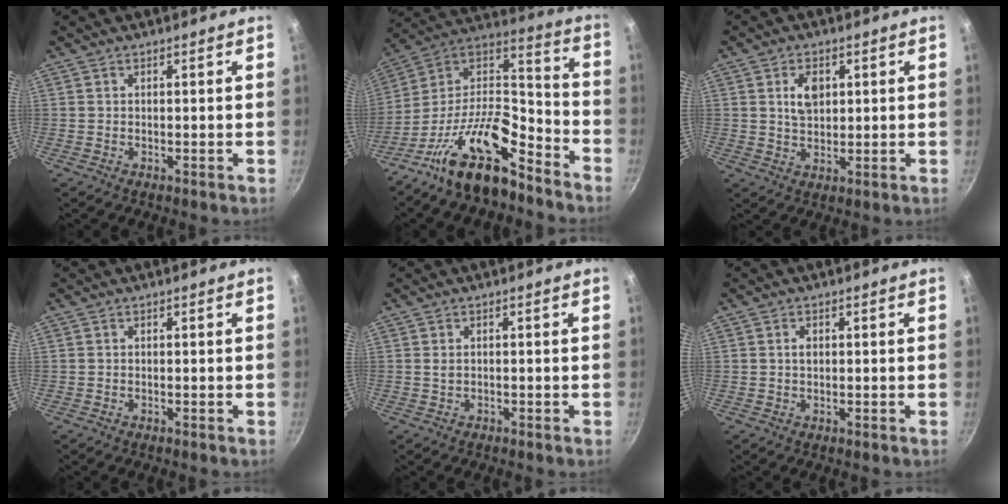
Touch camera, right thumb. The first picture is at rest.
{"total": 20.5, "force": [-12.8, 8.9, 13.3], "torque": [-0.209, 0.104, -0.235]}
{"total": 5.2, "force": [1.6, 3.5, 3.5], "torque": [-0.044, -0.009, 0.030]}
{"total": 0.0}
{"total": 0.7, "force": [-0.2, 0.4, 0.5], "torque": [-0.013, 0.008, -0.003]}
{"total": 1.2, "force": [0.3, 0.8, 0.8], "torque": [-0.011, 0.000, 0.005]}